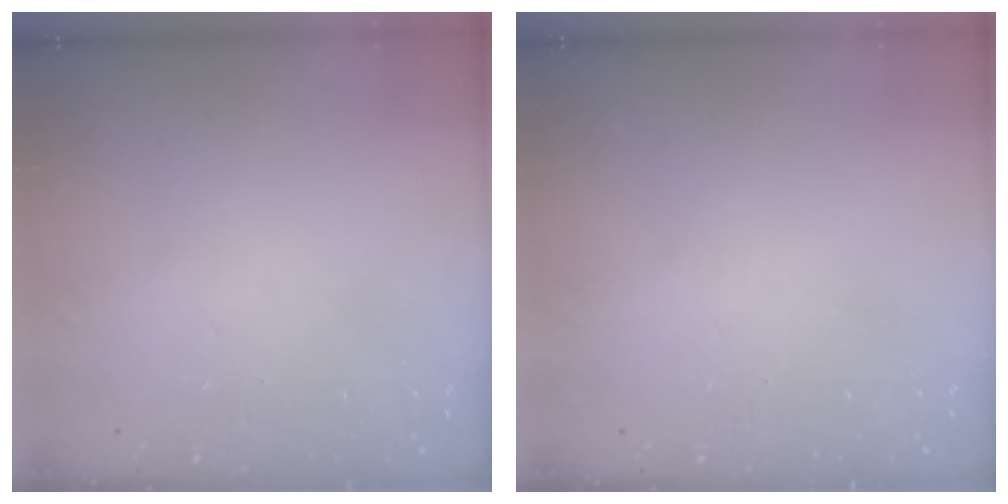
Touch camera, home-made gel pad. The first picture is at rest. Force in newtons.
{"total": 0.0}